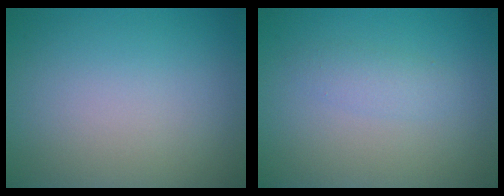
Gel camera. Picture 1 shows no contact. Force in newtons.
{"total": 1.5, "press": 1.5, "slide": 0.1}